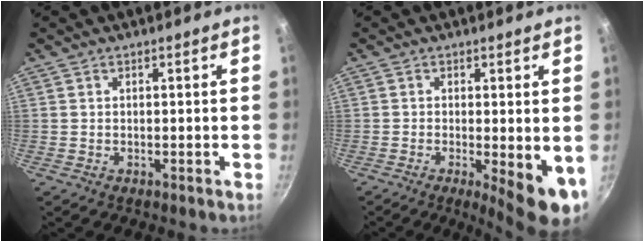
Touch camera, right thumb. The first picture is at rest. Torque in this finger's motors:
{"motor_torque": [0.07, 0.69, 1.10, -0.44, 0.24]}